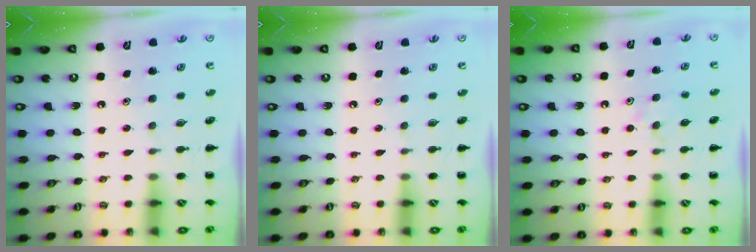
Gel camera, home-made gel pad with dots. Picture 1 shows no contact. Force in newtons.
{"total": 0.0}
{"total": 5.3, "press": 5.0, "slide": 1.8}